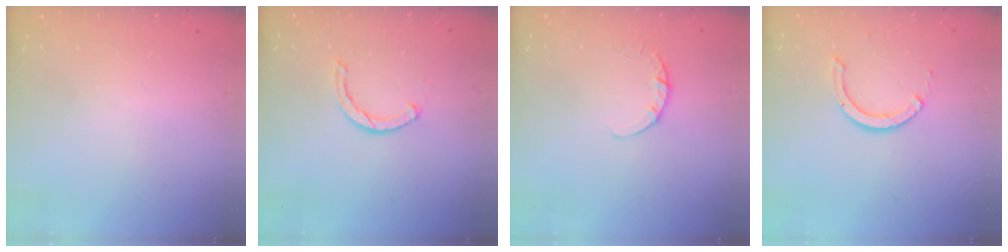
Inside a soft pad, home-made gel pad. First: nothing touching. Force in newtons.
{"total": 2.5, "press": 2.5, "slide": 0.4}
{"total": 2.7, "press": 2.7, "slide": 0.4}
{"total": 6.7, "press": 6.7, "slide": 0.5}